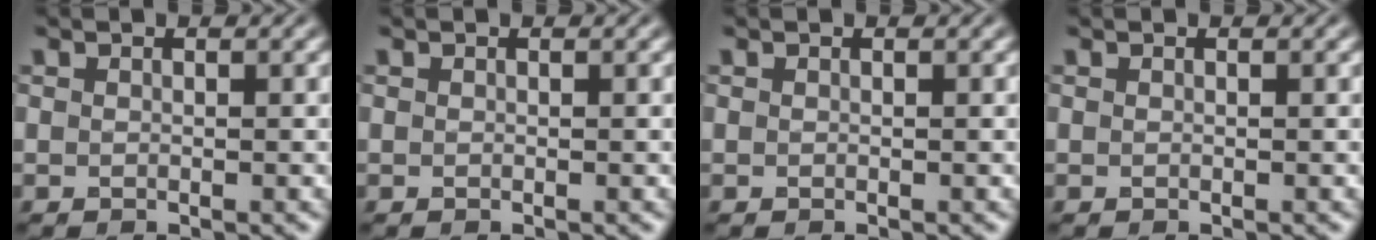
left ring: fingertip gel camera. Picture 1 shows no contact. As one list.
[{"total": 0.0}, {"total": 0.0}, {"total": 0.0}]